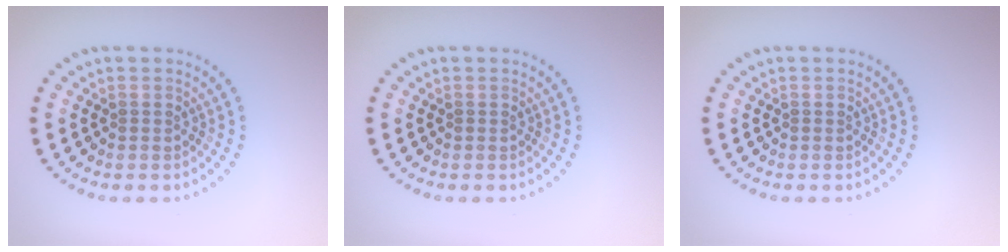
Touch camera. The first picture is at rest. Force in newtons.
{"total": 0.0}
{"total": 0.0}